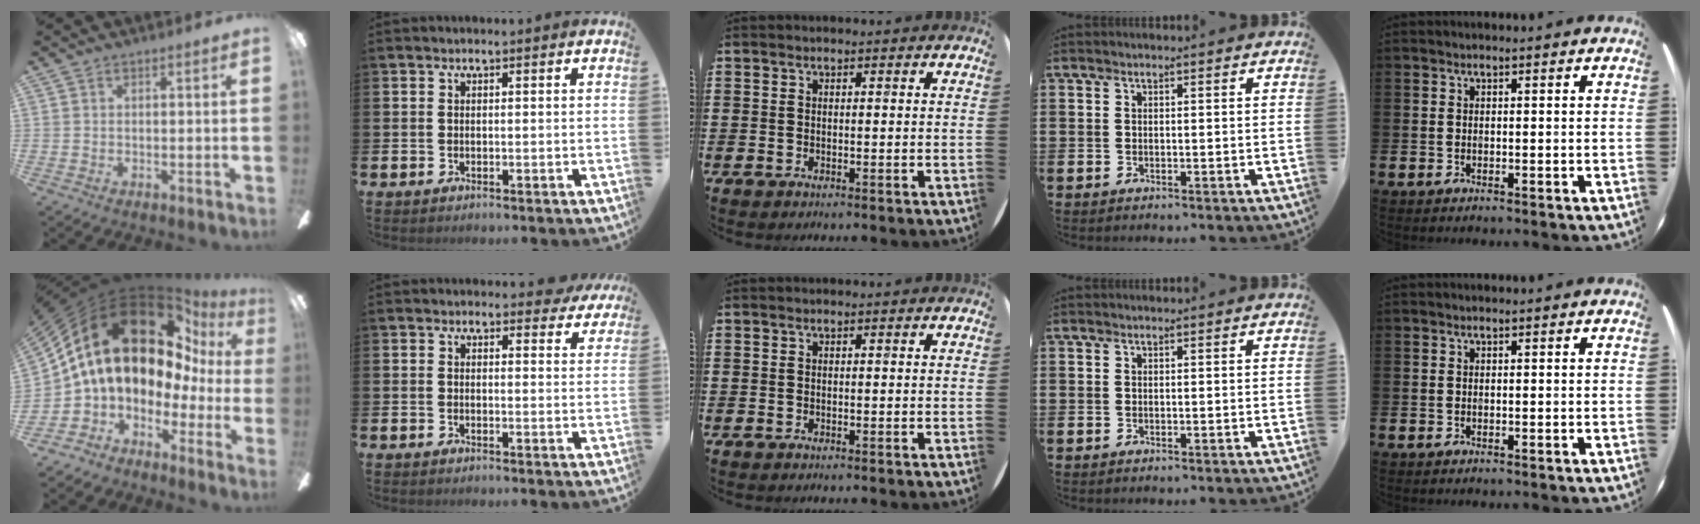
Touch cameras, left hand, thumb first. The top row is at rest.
{"thumb": {"total": 21.9, "force": [9.8, 12.4, 15.1], "torque": [-0.310, -0.069, 0.183]}, "index": {"total": 2.1, "force": [1.9, 0.8, 0.3], "torque": [0.007, -0.006, 0.031]}}